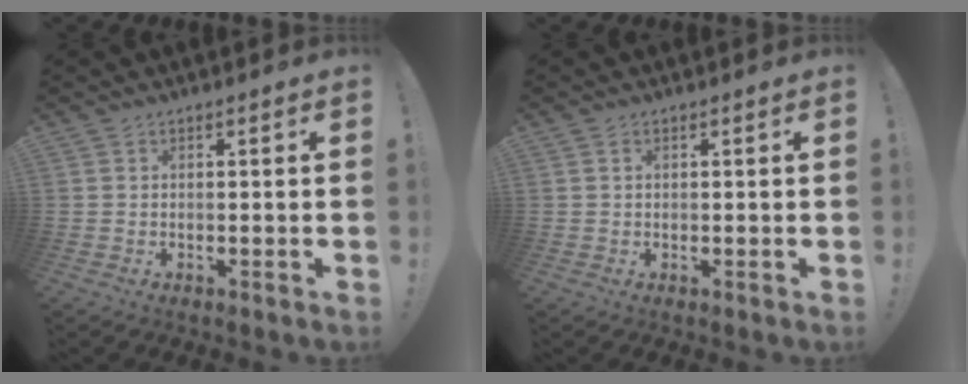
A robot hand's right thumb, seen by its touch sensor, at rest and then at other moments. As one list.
[{"total": 0.6, "force": [0.2, 0.4, 0.3], "torque": [-0.013, 0.004, 0.005]}]